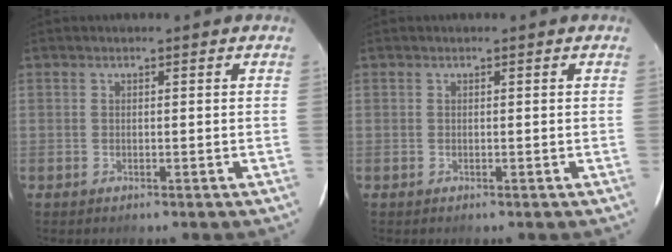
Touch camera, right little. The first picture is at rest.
{"total": 0.0}